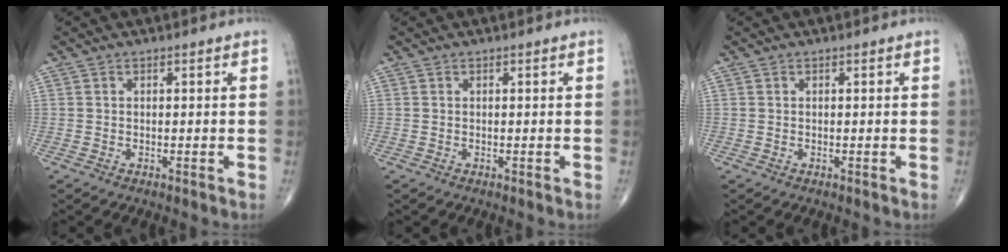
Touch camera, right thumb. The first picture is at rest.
{"total": 0.0}
{"total": 0.0}